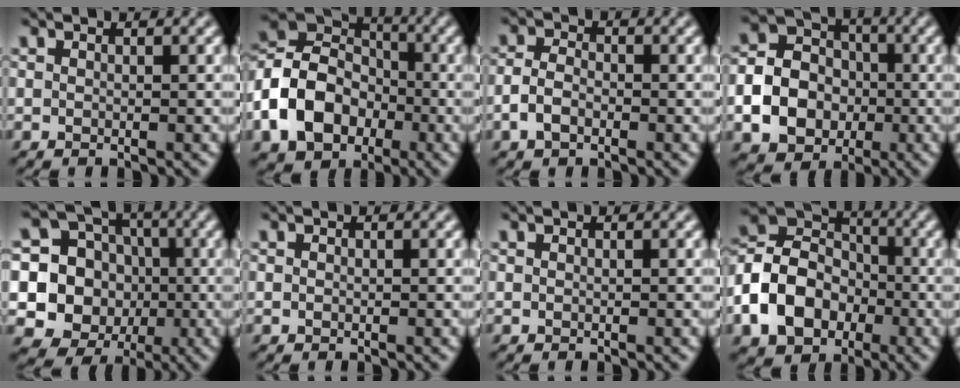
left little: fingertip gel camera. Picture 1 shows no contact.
{"total": 10.3, "force": [-3.4, 7.7, 5.9], "torque": [-0.119, -0.001, -0.077]}
{"total": 2.3, "force": [-1.3, 1.4, 1.4], "torque": [-0.034, 0.004, -0.029]}
{"total": 12.8, "force": [-3.4, 11.2, 5.1], "torque": [-0.132, -0.030, -0.072]}
{"total": 13.6, "force": [-0.4, 12.9, 4.4], "torque": [-0.129, 0.023, -0.014]}
{"total": 0.0}
{"total": 0.0}
{"total": 10.0, "force": [-3.2, 7.6, 5.6], "torque": [-0.107, -0.004, -0.076]}